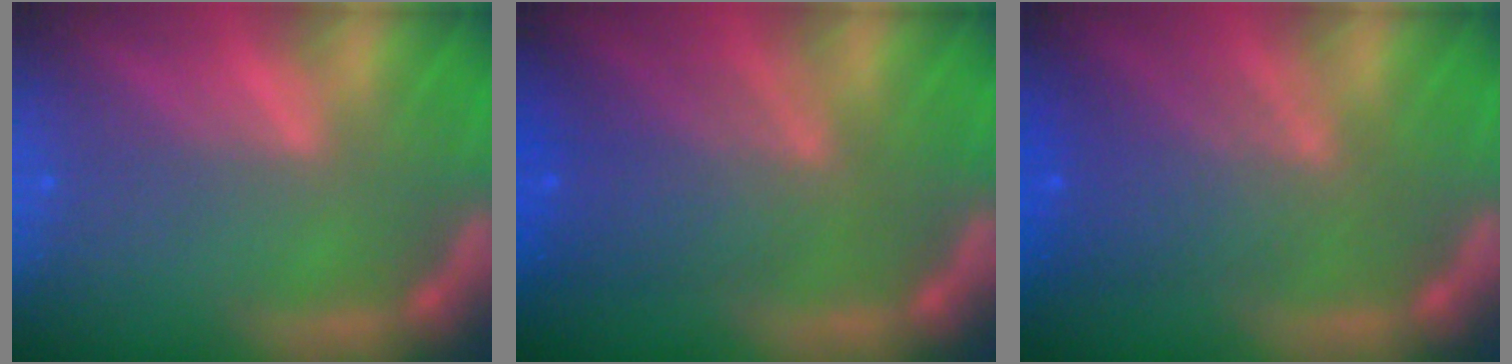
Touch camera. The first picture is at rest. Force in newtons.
{"total": 6.0}
{"total": 5.6}